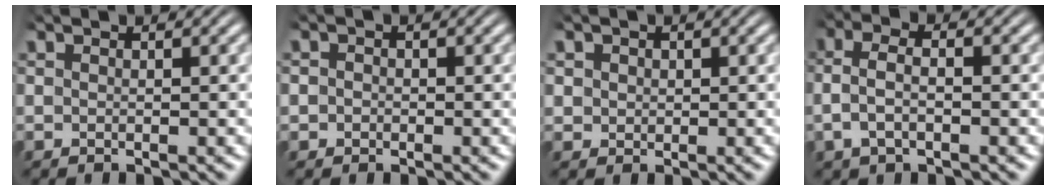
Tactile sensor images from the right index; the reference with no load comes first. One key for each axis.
{"total": 1.1, "fx": -0.5, "fy": 1.0, "fz": 0.0, "tx": -0.002, "ty": -0.007, "tz": -0.008}
{"total": 1.7, "fx": 0.6, "fy": 1.5, "fz": 0.6, "tx": -0.021, "ty": -0.007, "tz": 0.016}
{"total": 3.8, "fx": -0.5, "fy": 2.3, "fz": 3.0, "tx": -0.072, "ty": -0.008, "tz": -0.005}